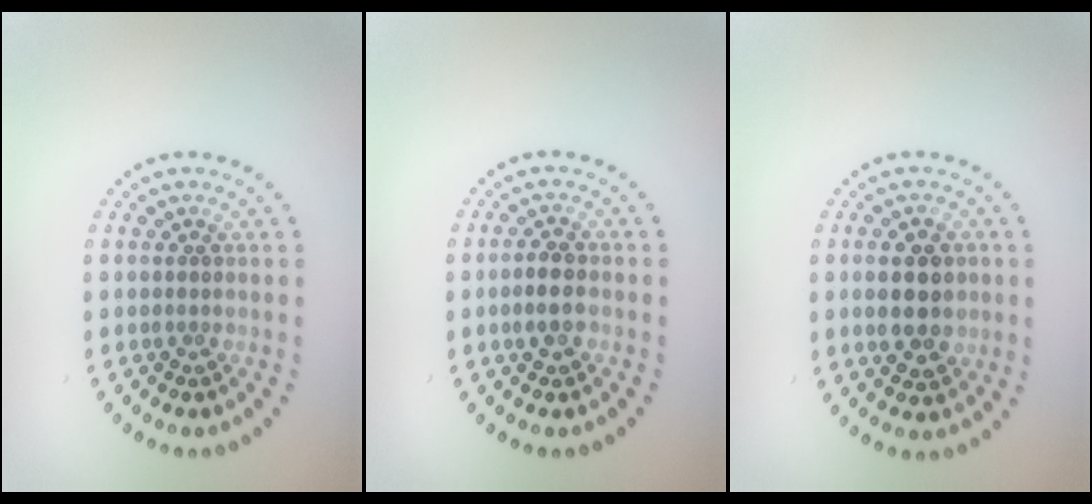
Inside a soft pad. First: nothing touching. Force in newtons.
{"total": 2.4, "press": 2.3, "slide": 0.6}
{"total": 4.5, "press": 4.5, "slide": 0.1}